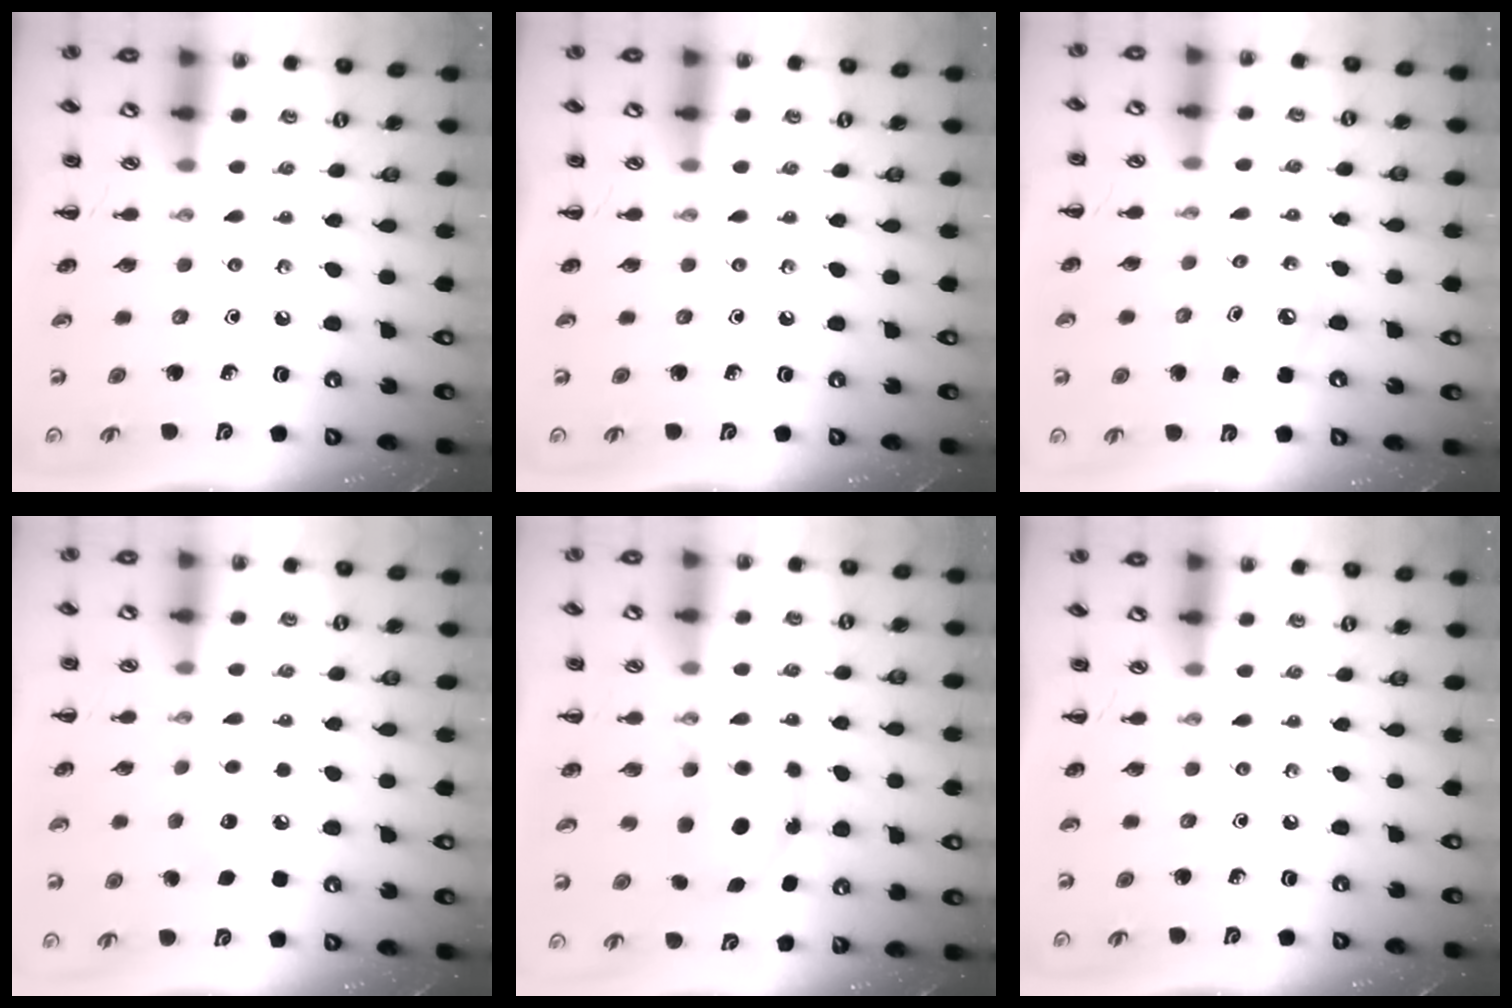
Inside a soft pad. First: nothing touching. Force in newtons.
{"total": 0.0}
{"total": 6.7, "press": 6.5, "slide": 1.6}
{"total": 7.5, "press": 7.3, "slide": 1.8}
{"total": 6.6, "press": 6.5, "slide": 1.0}
{"total": 0.0}